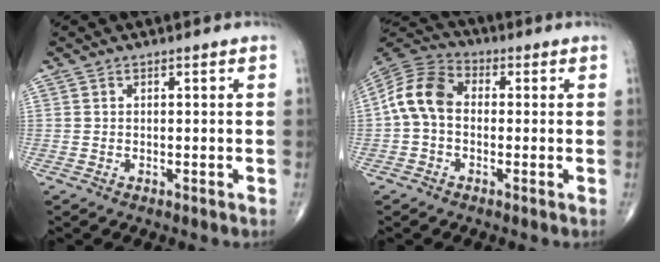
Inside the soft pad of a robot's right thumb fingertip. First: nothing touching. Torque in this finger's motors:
{"motor_torque": [0.06, 0.11, 0.25, -0.19, 0.10]}